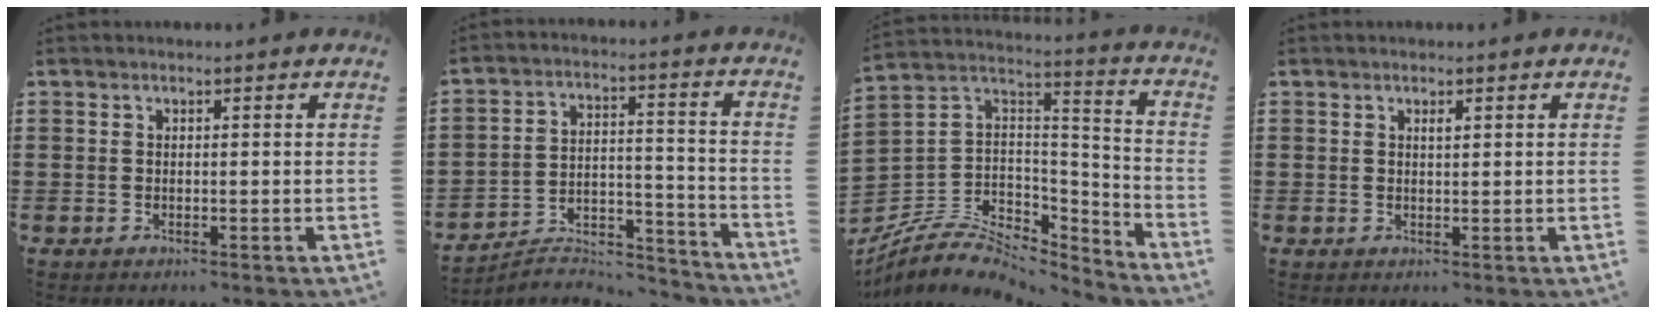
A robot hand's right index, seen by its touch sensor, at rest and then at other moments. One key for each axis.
{"total": 6.3, "fx": -6.0, "fy": 1.4, "fz": 1.3, "tx": -0.016, "ty": 0.012, "tz": -0.116}
{"total": 7.5, "fx": -5.3, "fy": 4.3, "fz": 3.2, "tx": -0.077, "ty": 0.004, "tz": -0.102}
{"total": 0.8, "fx": 0.4, "fy": 0.2, "fz": 0.7, "tx": -0.014, "ty": 0.001, "tz": 0.006}